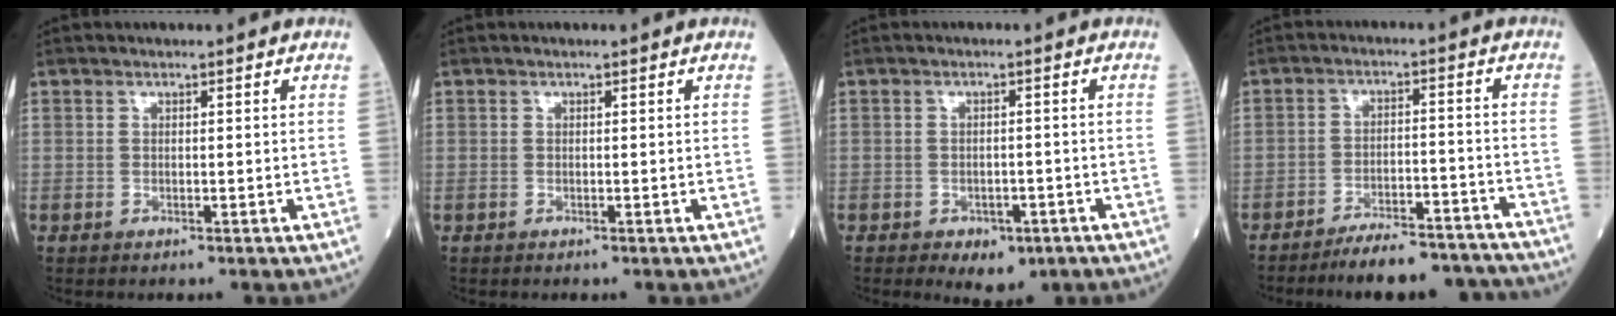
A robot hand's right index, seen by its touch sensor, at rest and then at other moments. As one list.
[{"total": 0.0}, {"total": 4.8, "force": [-2.9, 2.7, 2.7], "torque": [-0.030, 0.000, -0.032]}, {"total": 11.9, "force": [-11.2, 2.2, 3.6], "torque": [-0.036, 0.018, -0.159]}]